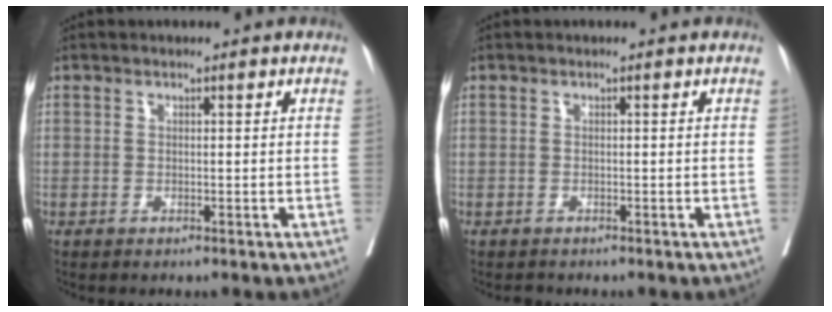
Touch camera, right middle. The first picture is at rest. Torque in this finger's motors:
{"motor_torque": [0.03, -0.03, 0.01, 0.00]}